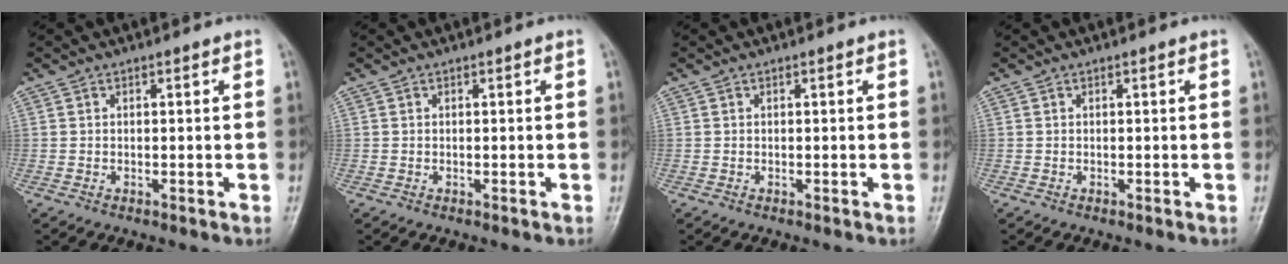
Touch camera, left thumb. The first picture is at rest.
{"total": 0.0}
{"total": 0.0}
{"total": 0.0}